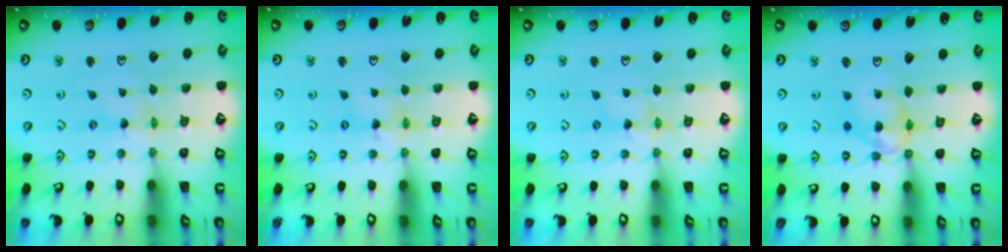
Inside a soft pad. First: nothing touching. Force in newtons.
{"total": 2.4, "press": 2.4, "slide": 0.3}
{"total": 1.3, "press": 1.3, "slide": 0.2}
{"total": 10.2, "press": 10.2, "slide": 1.1}